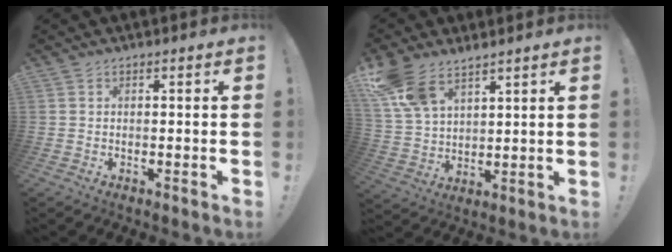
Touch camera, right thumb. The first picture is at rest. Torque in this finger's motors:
{"motor_torque": [0.57, 2.95, 0.45, 0.09, 0.09]}